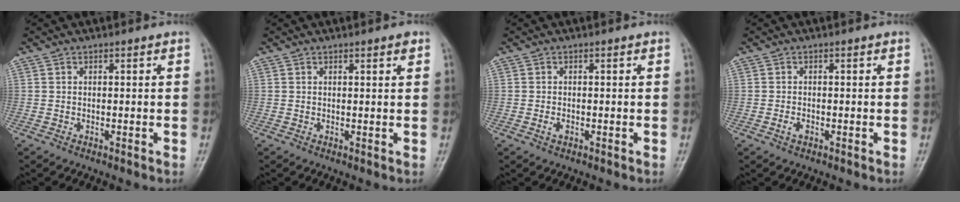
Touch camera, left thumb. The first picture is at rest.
{"total": 1.7, "force": [1.0, 0.5, 1.2], "torque": [-0.012, -0.003, 0.012]}
{"total": 1.4, "force": [-0.4, 0.9, 1.0], "torque": [-0.011, -0.001, -0.007]}
{"total": 1.6, "force": [-0.6, 1.0, 1.0], "torque": [-0.013, 0.001, -0.013]}